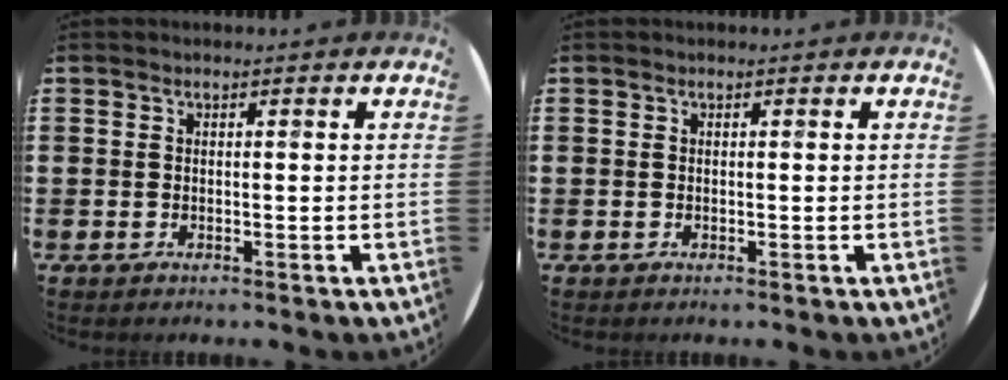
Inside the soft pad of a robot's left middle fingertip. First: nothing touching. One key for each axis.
{"total": 0.0}